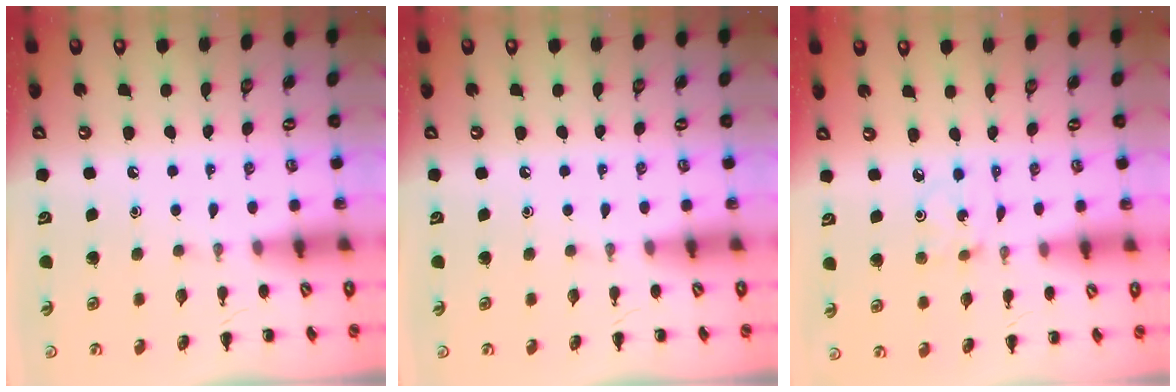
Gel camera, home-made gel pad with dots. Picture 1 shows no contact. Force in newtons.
{"total": 0.0}
{"total": 1.2, "press": 1.2, "slide": 0.4}